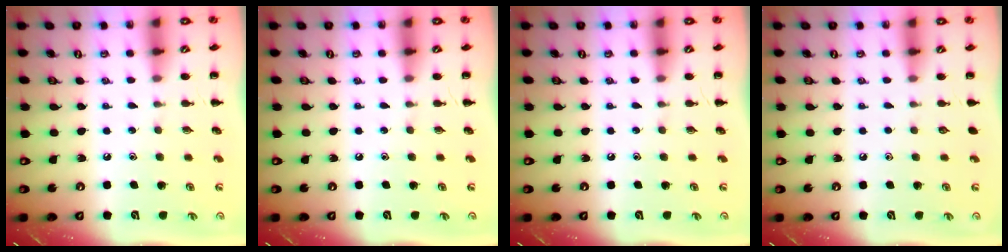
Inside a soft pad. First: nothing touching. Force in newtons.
{"total": 0.0}
{"total": 0.0}
{"total": 0.0}